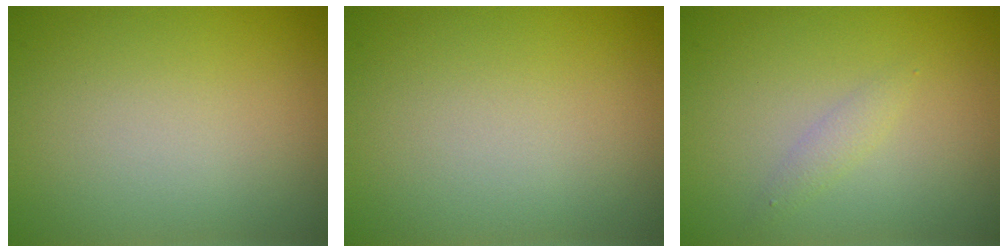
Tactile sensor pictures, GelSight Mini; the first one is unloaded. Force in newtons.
{"total": 0.0}
{"total": 1.0, "press": 1.0, "slide": 0.0}